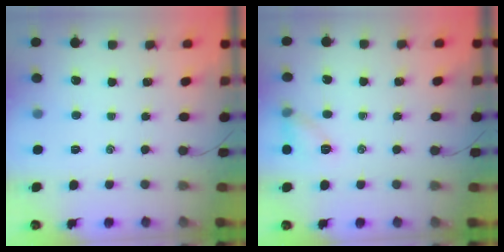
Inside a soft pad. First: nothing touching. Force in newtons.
{"total": 7.3, "press": 7.3, "slide": 0.6}